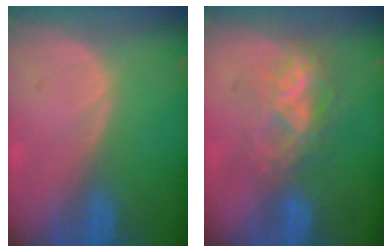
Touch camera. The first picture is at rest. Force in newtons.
{"total": 7.2, "press": 6.1, "slide": 3.8}